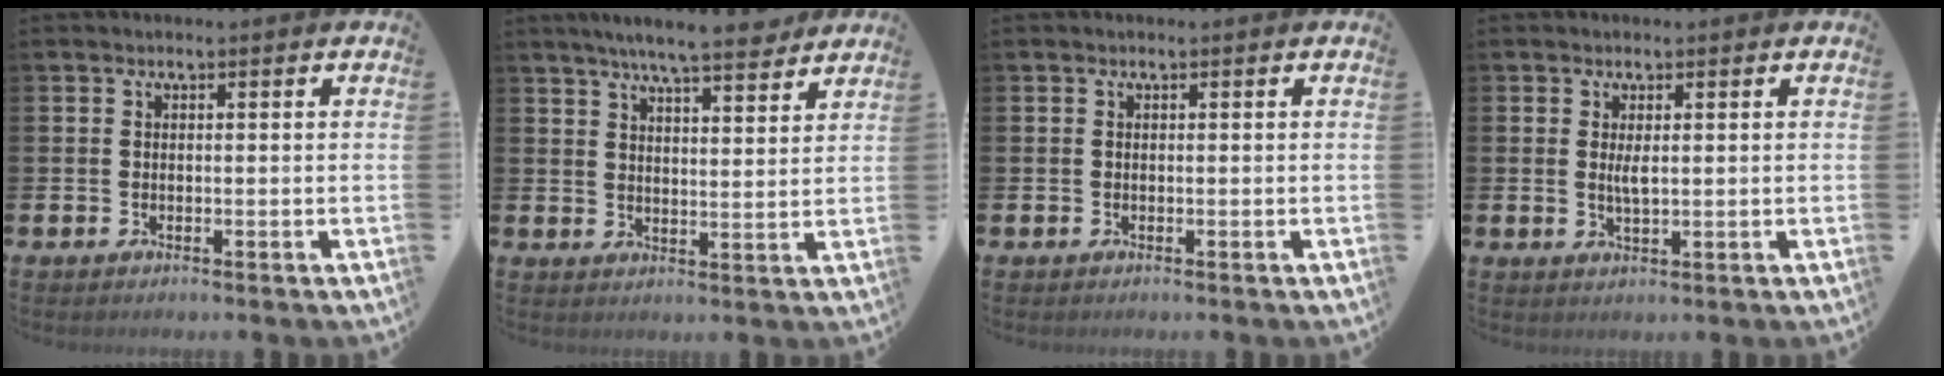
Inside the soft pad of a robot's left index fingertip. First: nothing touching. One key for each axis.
{"total": 6.9, "fx": 6.4, "fy": 0.5, "fz": 2.5, "tx": -0.056, "ty": -0.030, "tz": 0.111}
{"total": 0.0}
{"total": 2.0, "fx": 0.6, "fy": 0.5, "fz": 1.9, "tx": -0.035, "ty": -0.002, "tz": 0.008}